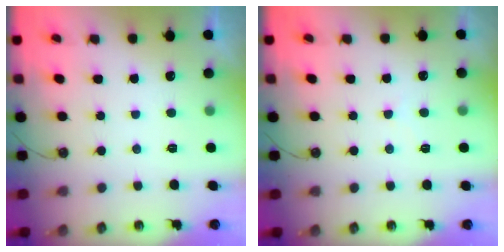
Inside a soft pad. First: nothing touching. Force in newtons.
{"total": 4.0, "press": 3.9, "slide": 0.6}